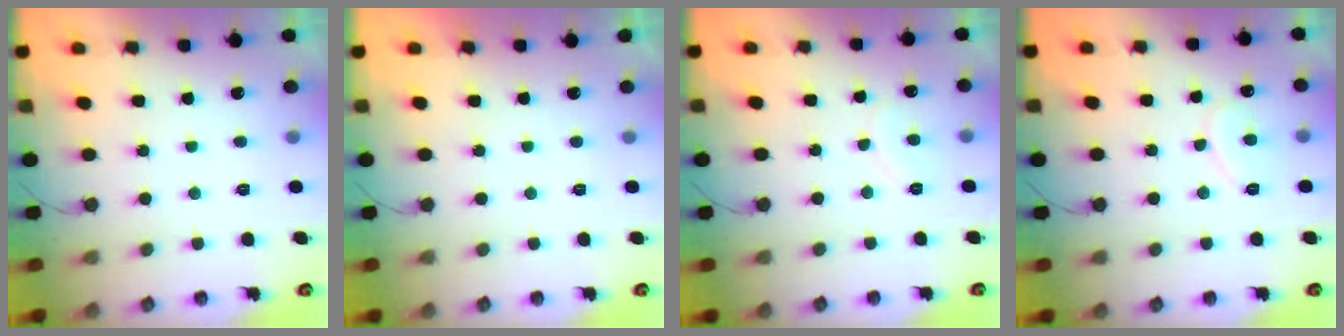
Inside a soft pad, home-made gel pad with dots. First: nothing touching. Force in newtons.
{"total": 1.9, "press": 1.9, "slide": 0.1}
{"total": 7.3, "press": 7.3, "slide": 0.3}
{"total": 7.0, "press": 7.0, "slide": 0.4}